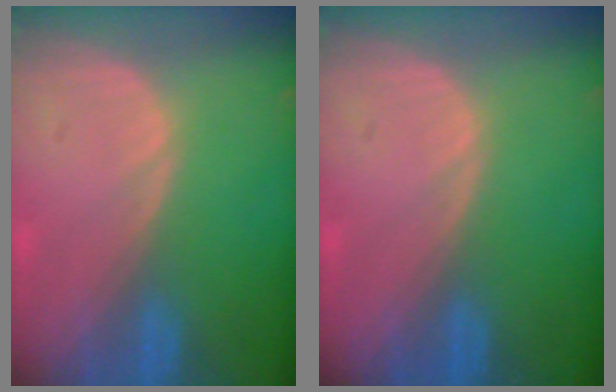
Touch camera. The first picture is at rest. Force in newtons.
{"total": 0.0}